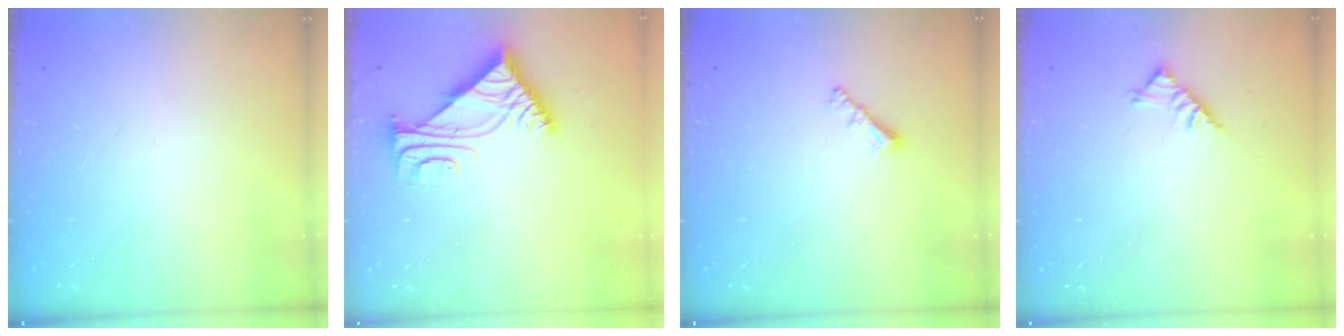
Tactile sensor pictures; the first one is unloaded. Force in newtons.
{"total": 7.0, "press": 7.0, "slide": 0.2}
{"total": 2.0, "press": 2.0, "slide": 0.5}
{"total": 4.7, "press": 4.7, "slide": 0.9}